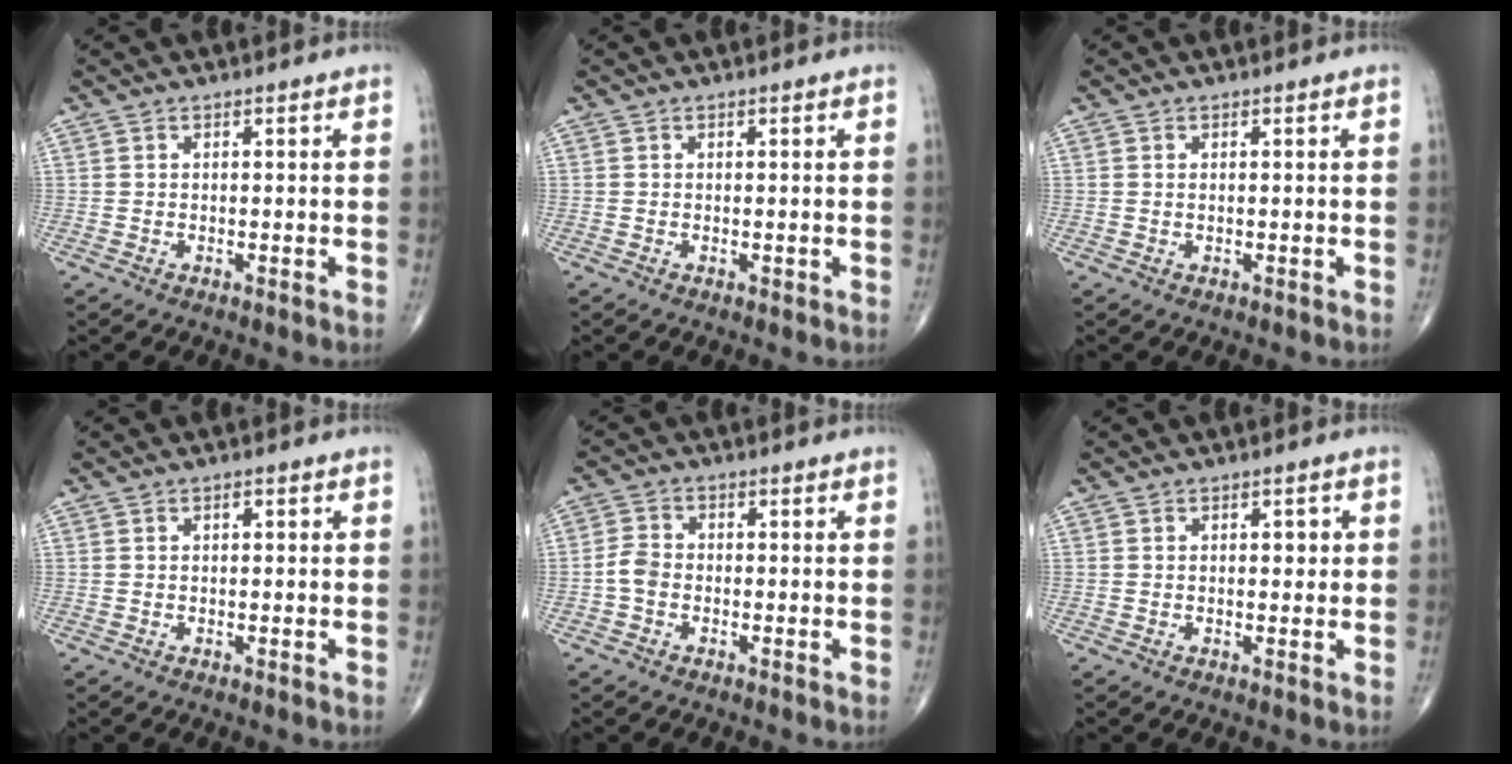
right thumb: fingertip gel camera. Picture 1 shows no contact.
{"total": 0.0}
{"total": 0.0}
{"total": 1.0, "force": [0.4, 0.5, 0.8], "torque": [-0.012, 0.001, 0.005]}
{"total": 3.3, "force": [-1.0, 2.4, 2.0], "torque": [-0.041, 0.010, -0.027]}
{"total": 2.0, "force": [0.4, 1.1, 1.7], "torque": [-0.015, 0.000, 0.004]}